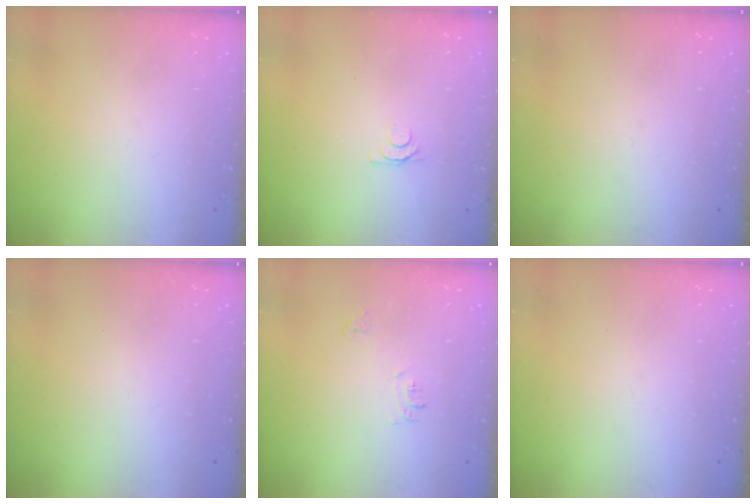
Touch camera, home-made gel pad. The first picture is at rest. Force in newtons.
{"total": 4.2, "press": 4.1, "slide": 0.5}
{"total": 0.0}
{"total": 2.1, "press": 2.0, "slide": 0.4}
{"total": 4.9, "press": 4.9, "slide": 0.7}
{"total": 0.0}